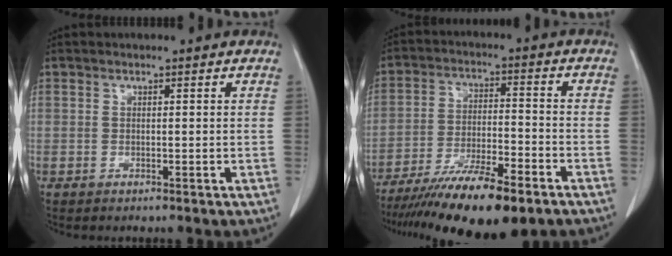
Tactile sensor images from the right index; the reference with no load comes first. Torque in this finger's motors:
{"motor_torque": [1.09, -1.04, 1.04, 0.21]}